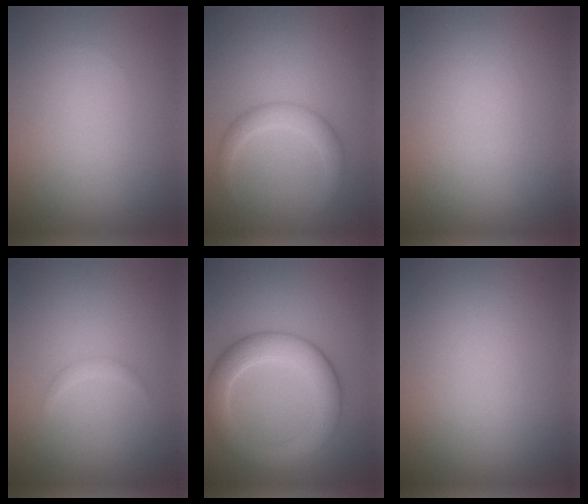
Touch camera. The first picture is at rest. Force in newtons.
{"total": 2.2, "press": 2.2, "slide": 0.1}
{"total": 0.0}
{"total": 0.6, "press": 0.6, "slide": 0.0}
{"total": 5.4, "press": 5.4, "slide": 0.3}
{"total": 0.0}